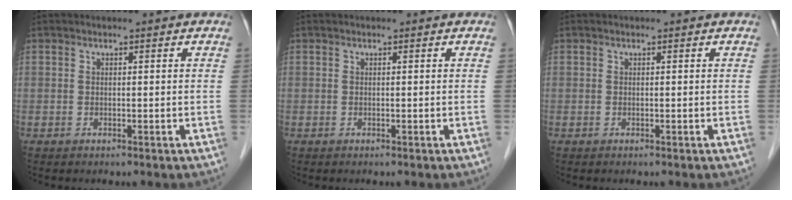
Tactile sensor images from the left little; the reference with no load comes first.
{"total": 0.0}
{"total": 0.0}